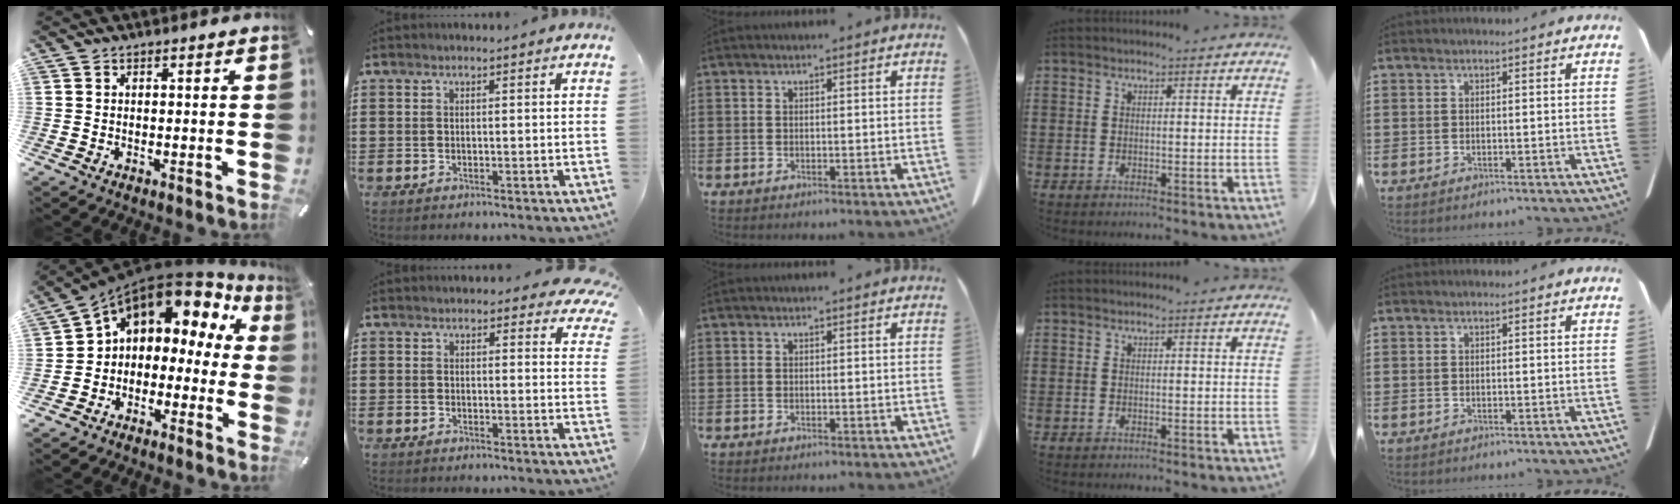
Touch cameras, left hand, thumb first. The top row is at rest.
{"thumb": {"total": 7.4, "force": [4.3, 5.6, 2.4], "torque": [-0.051, -0.044, 0.074]}, "index": {"total": 3.6, "force": [3.2, 1.2, 1.1], "torque": [-0.015, -0.010, 0.057]}}